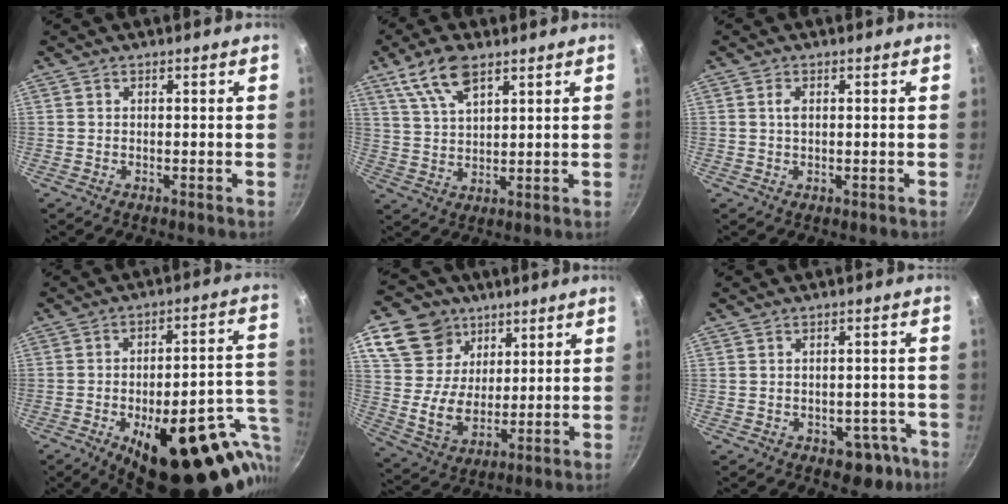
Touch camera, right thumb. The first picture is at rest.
{"total": 9.1, "force": [5.4, 3.8, 6.3], "torque": [-0.118, -0.011, 0.110]}
{"total": 1.8, "force": [0.3, 0.9, 1.5], "torque": [-0.027, 0.001, 0.006]}
{"total": 29.2, "force": [-10.6, 11.8, 24.5], "torque": [-0.275, 0.029, -0.139]}
{"total": 15.6, "force": [7.4, 12.1, 6.4], "torque": [-0.094, -0.026, 0.139]}
{"total": 6.2, "force": [-3.1, 4.4, 3.1], "torque": [0.002, 0.039, -0.019]}